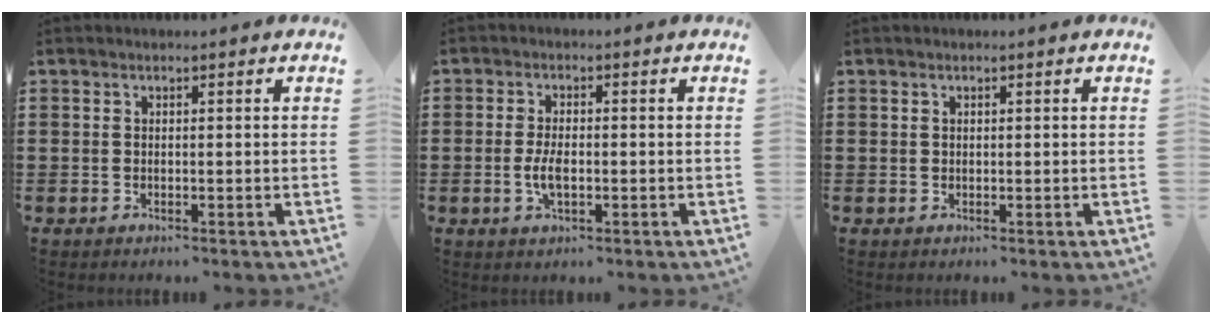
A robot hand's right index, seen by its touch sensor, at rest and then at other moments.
{"total": 3.8, "force": [-0.7, 1.5, 3.4], "torque": [-0.078, -0.005, -0.016]}
{"total": 0.0}